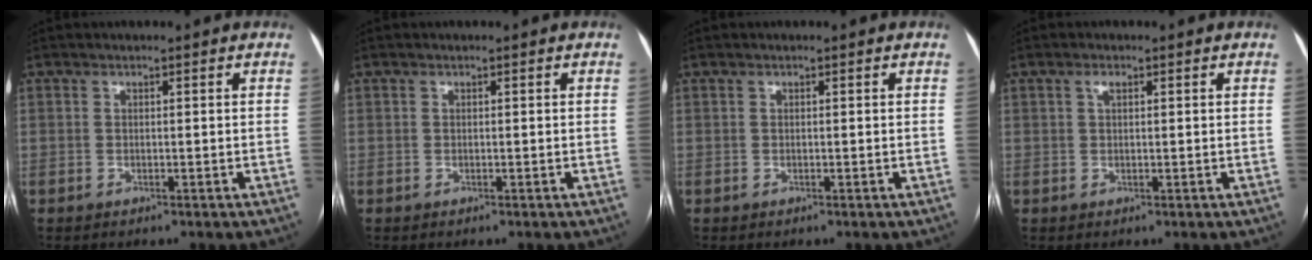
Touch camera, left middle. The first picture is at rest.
{"total": 0.0}
{"total": 0.0}
{"total": 1.1, "force": [0.5, 0.4, 0.8], "torque": [-0.019, 0.005, 0.009]}